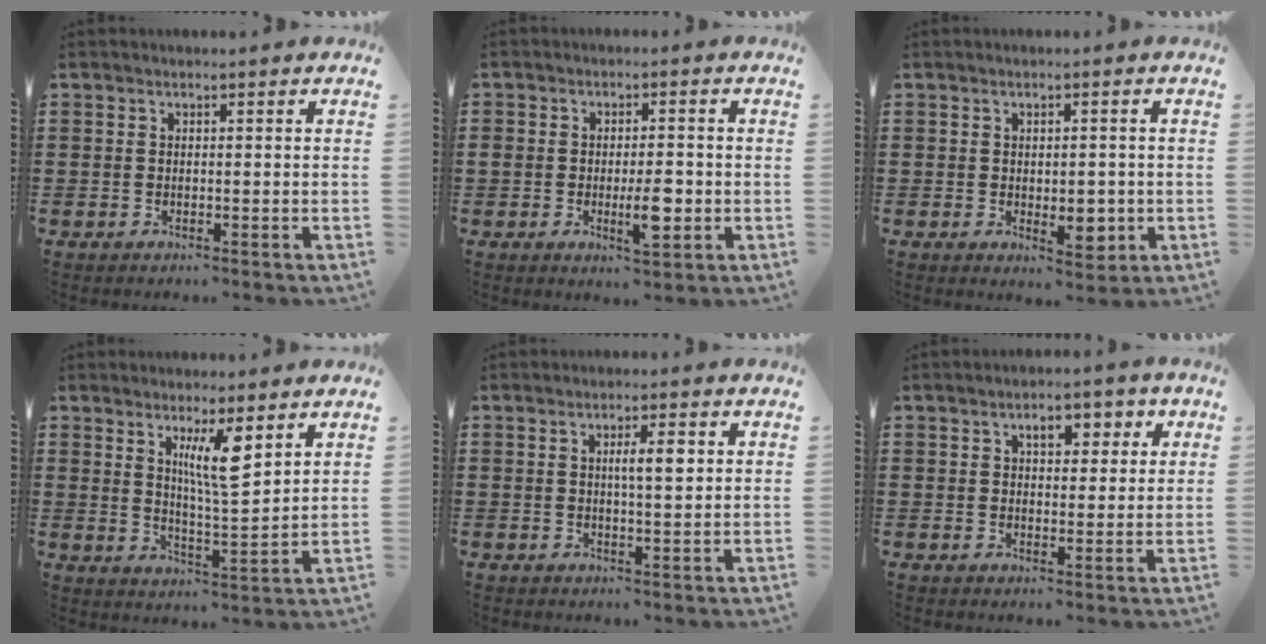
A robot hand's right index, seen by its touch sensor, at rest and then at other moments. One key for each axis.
{"total": 5.6, "fx": -1.2, "fy": 2.2, "fz": 5.0, "tx": -0.090, "ty": 0.004, "tz": -0.020}
{"total": 4.0, "fx": -0.9, "fy": 2.3, "fz": 3.1, "tx": -0.039, "ty": -0.002, "tz": -0.017}
{"total": 7.0, "fx": 3.7, "fy": 1.3, "fz": 5.8, "tx": -0.108, "ty": -0.010, "tz": 0.058}
{"total": 3.8, "fx": 0.8, "fy": 0.8, "fz": 3.6, "tx": -0.063, "ty": 0.004, "tz": 0.008}
{"total": 4.2, "fx": 1.8, "fy": 2.4, "fz": 3.0, "tx": -0.038, "ty": -0.001, "tz": 0.019}